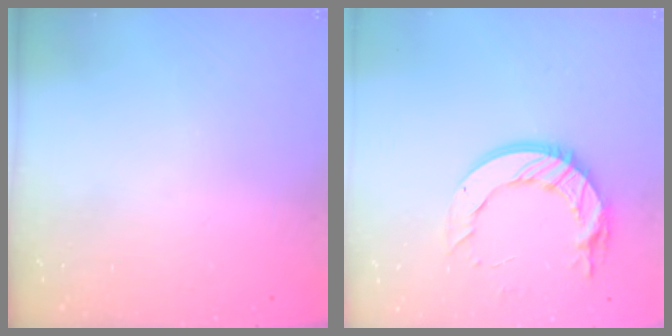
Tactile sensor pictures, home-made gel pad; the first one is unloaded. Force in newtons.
{"total": 14.6, "press": 14.5, "slide": 0.9}